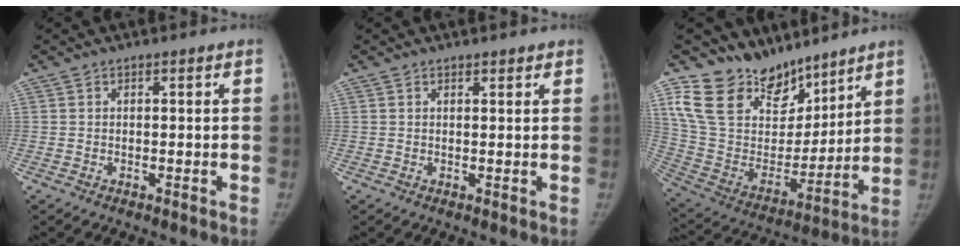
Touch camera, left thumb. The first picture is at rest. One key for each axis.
{"total": 1.4, "fx": 1.2, "fy": 0.5, "fz": 0.6, "tx": -0.002, "ty": -0.004, "tz": 0.016}
{"total": 19.2, "fx": 14.8, "fy": 10.8, "fz": 6.0, "tx": -0.053, "ty": -0.089, "tz": 0.280}